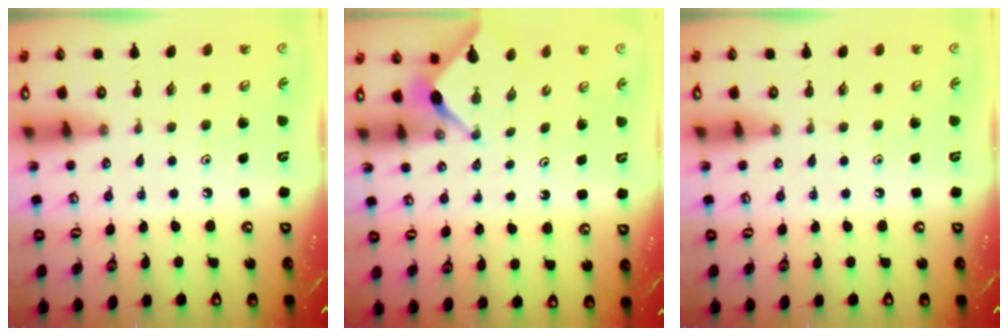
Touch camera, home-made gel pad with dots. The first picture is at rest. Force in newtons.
{"total": 2.9, "press": 2.9, "slide": 0.3}
{"total": 0.0}